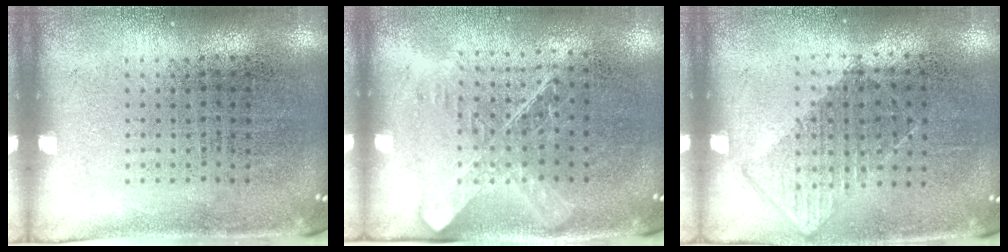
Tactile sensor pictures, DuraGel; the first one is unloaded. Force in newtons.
{"total": 1.5, "press": 1.3, "slide": 0.8}
{"total": 0.8, "press": 0.7, "slide": 0.4}